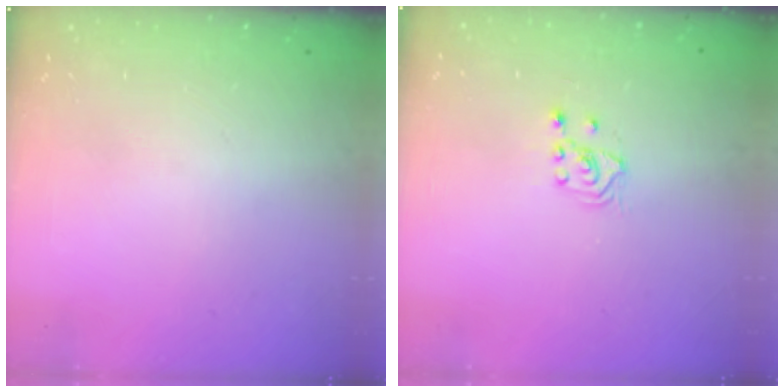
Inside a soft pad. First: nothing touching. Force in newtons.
{"total": 2.1, "press": 2.0, "slide": 0.8}